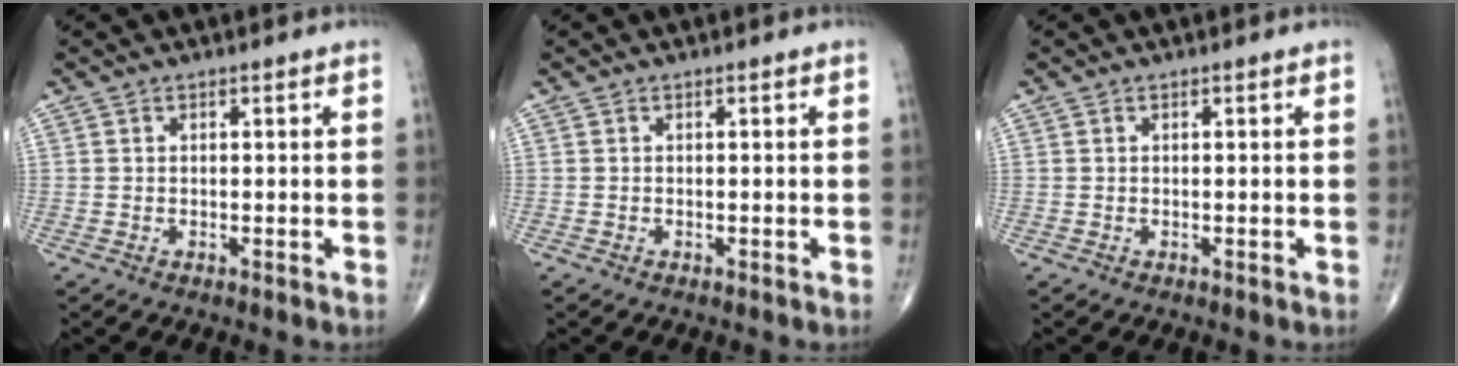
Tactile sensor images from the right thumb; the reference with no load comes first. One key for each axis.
{"total": 0.0}
{"total": 0.0}